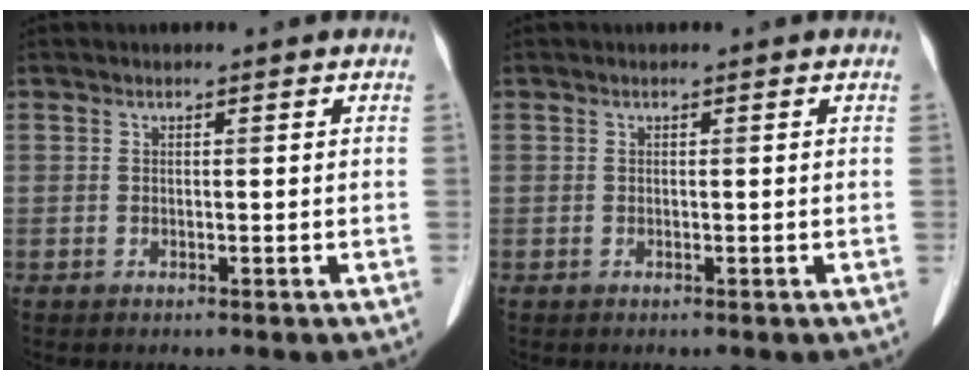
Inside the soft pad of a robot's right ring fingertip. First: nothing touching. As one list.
[{"total": 0.0}]